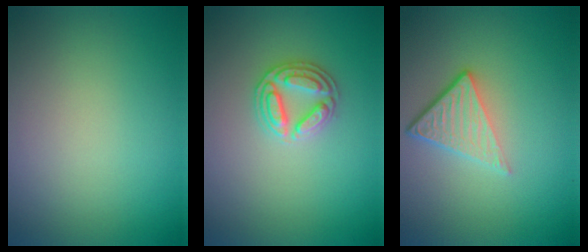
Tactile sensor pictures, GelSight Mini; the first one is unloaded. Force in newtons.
{"total": 2.8, "press": 2.8, "slide": 0.3}
{"total": 4.0, "press": 2.7, "slide": 2.9}